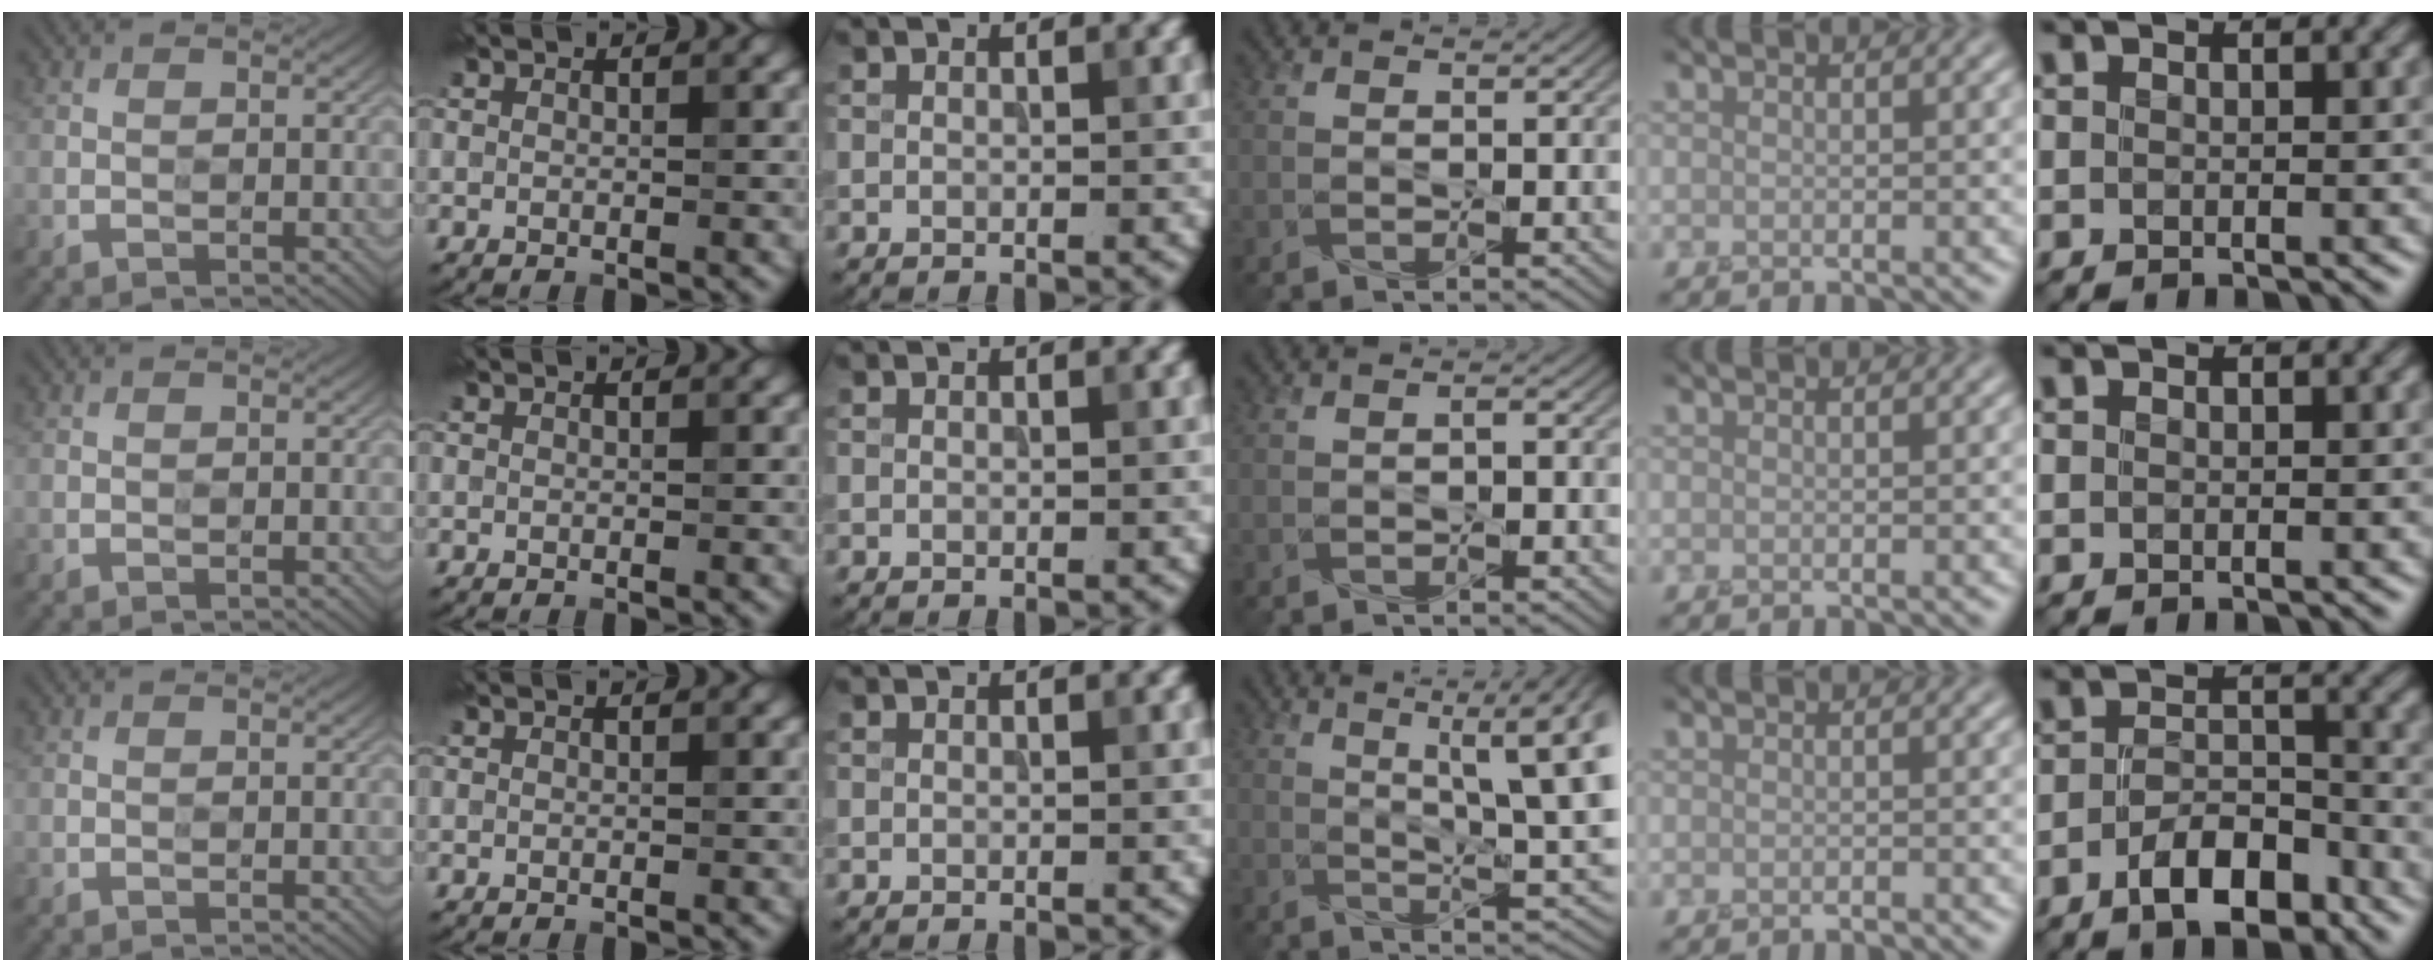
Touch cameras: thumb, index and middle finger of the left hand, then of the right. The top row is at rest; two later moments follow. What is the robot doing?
{"motion": "screw", "object": "mustard bottle"}